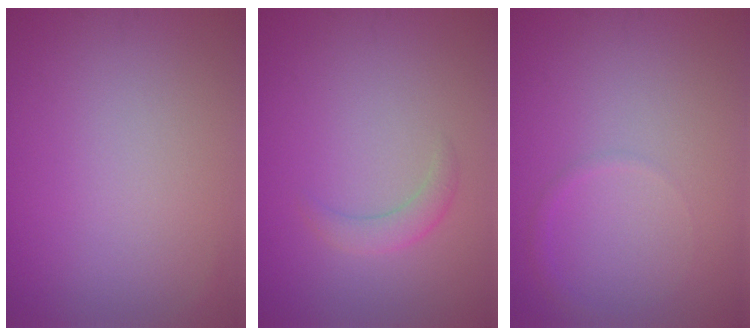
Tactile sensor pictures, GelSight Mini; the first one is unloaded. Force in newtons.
{"total": 1.7, "press": 1.7, "slide": 0.1}
{"total": 0.7, "press": 0.7, "slide": 0.1}